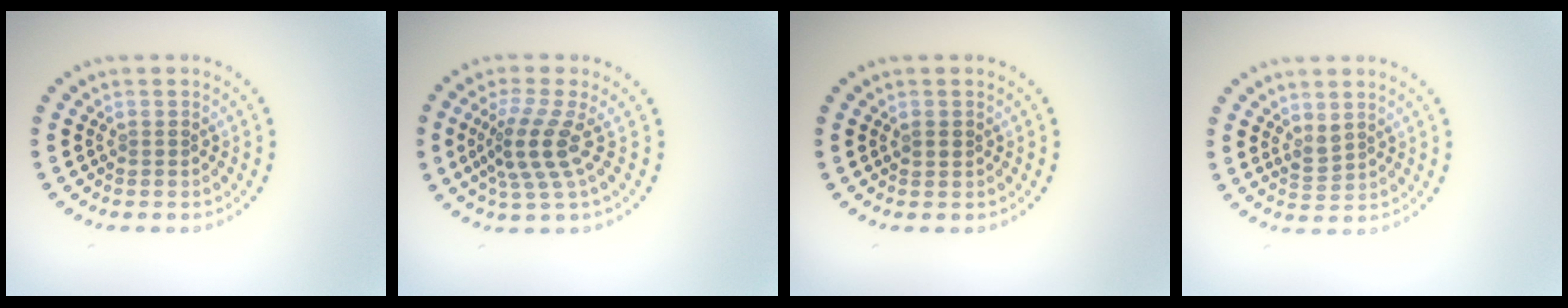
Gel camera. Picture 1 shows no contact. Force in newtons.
{"total": 4.0, "press": 2.9, "slide": 2.7}
{"total": 0.9, "press": 0.8, "slide": 0.3}
{"total": 1.3, "press": 1.3, "slide": 0.5}